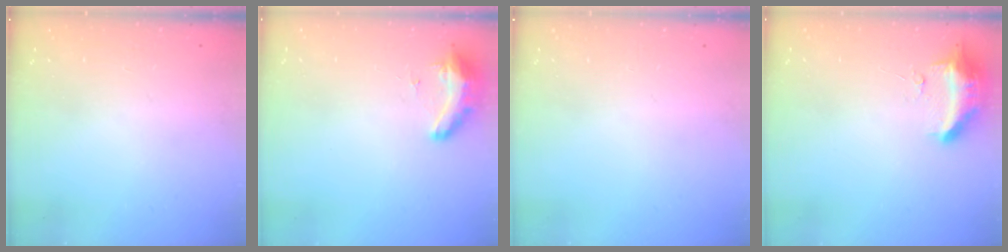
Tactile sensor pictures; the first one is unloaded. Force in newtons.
{"total": 8.5, "press": 8.3, "slide": 1.6}
{"total": 0.0}
{"total": 9.5, "press": 9.4, "slide": 1.8}